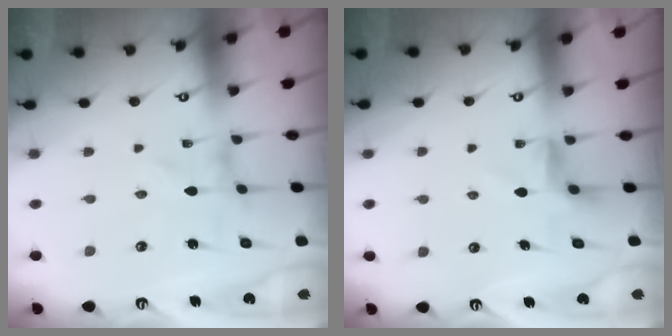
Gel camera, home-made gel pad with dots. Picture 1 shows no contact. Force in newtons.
{"total": 3.5, "press": 3.5, "slide": 0.4}